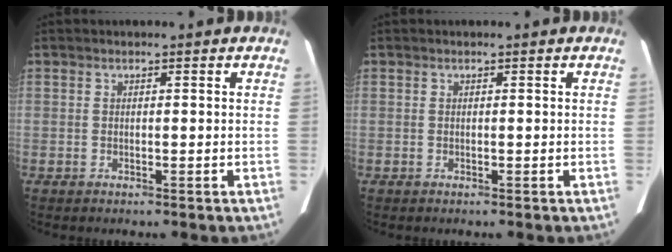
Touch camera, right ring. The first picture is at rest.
{"total": 0.0}